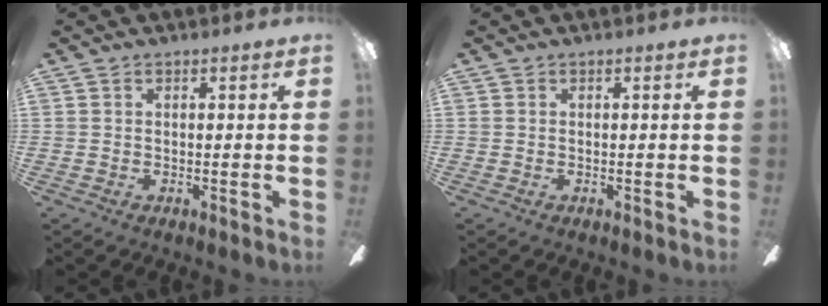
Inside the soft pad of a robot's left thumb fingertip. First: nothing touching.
{"total": 0.0}